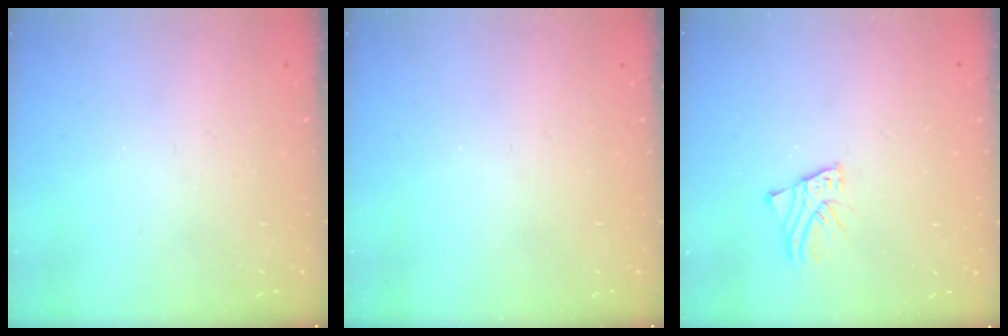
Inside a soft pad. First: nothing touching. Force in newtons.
{"total": 0.0}
{"total": 2.3, "press": 2.3, "slide": 0.1}